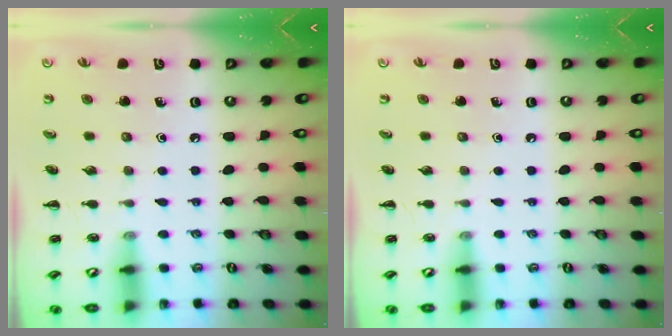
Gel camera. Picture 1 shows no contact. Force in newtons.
{"total": 0.0}